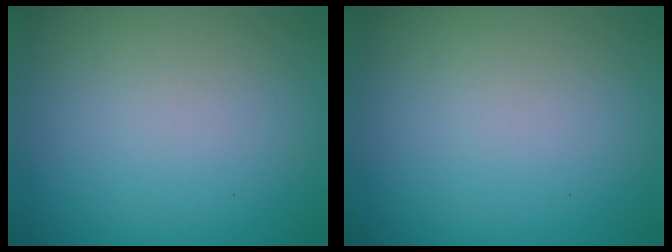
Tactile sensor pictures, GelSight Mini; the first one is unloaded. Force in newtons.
{"total": 0.0}